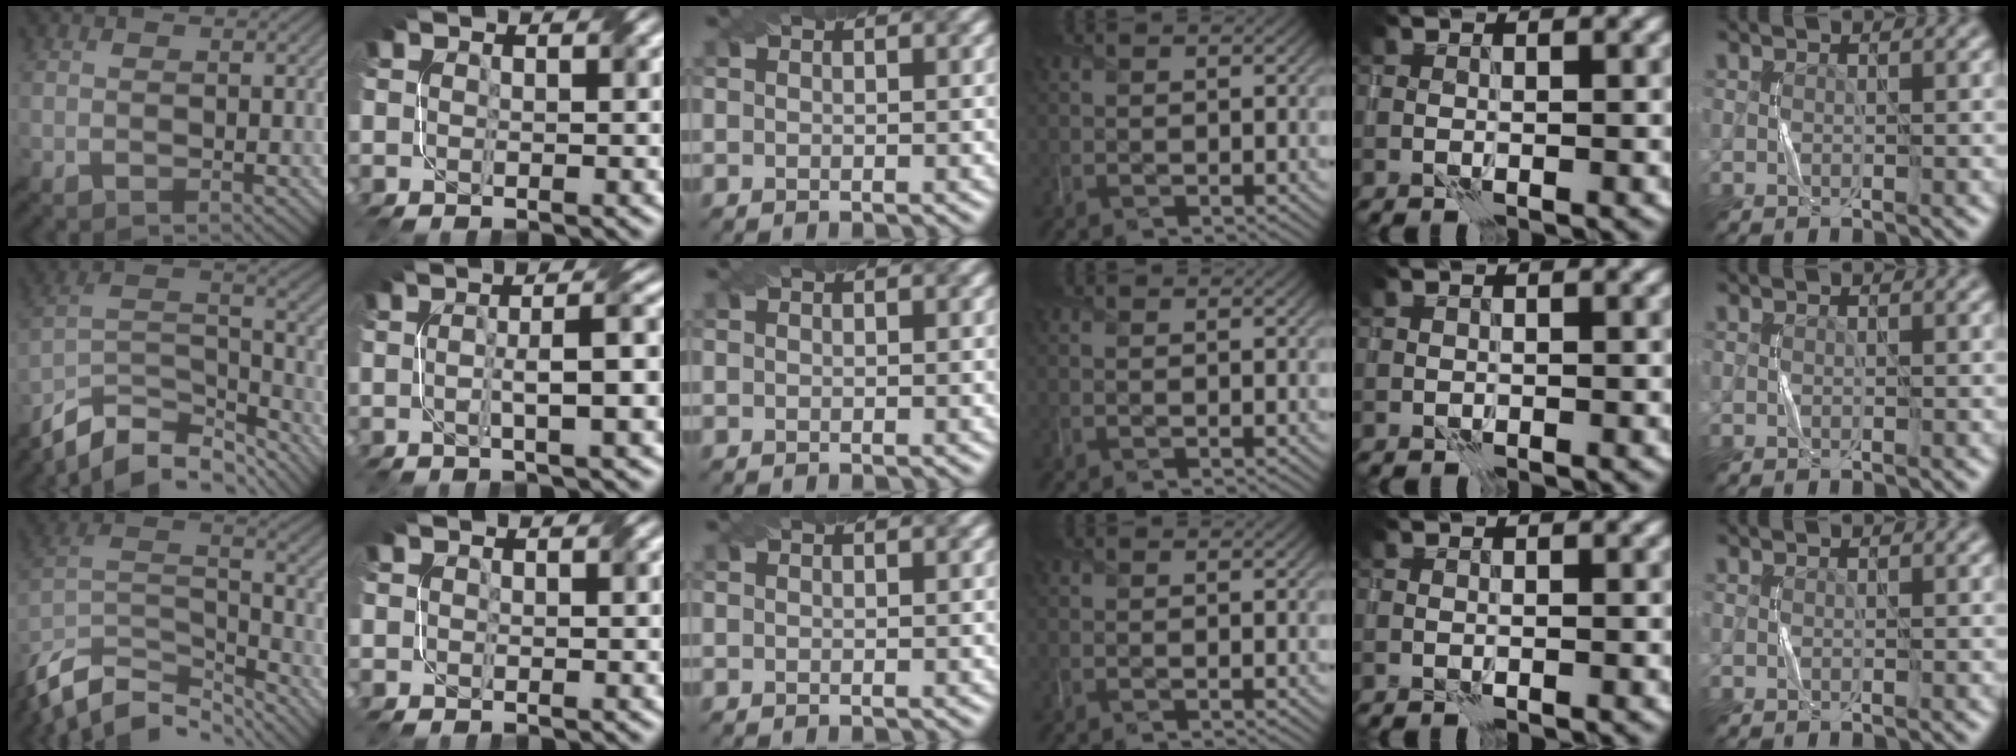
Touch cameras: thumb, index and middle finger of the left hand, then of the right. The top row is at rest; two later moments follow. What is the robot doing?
{"motion": "twist", "object": "screw"}